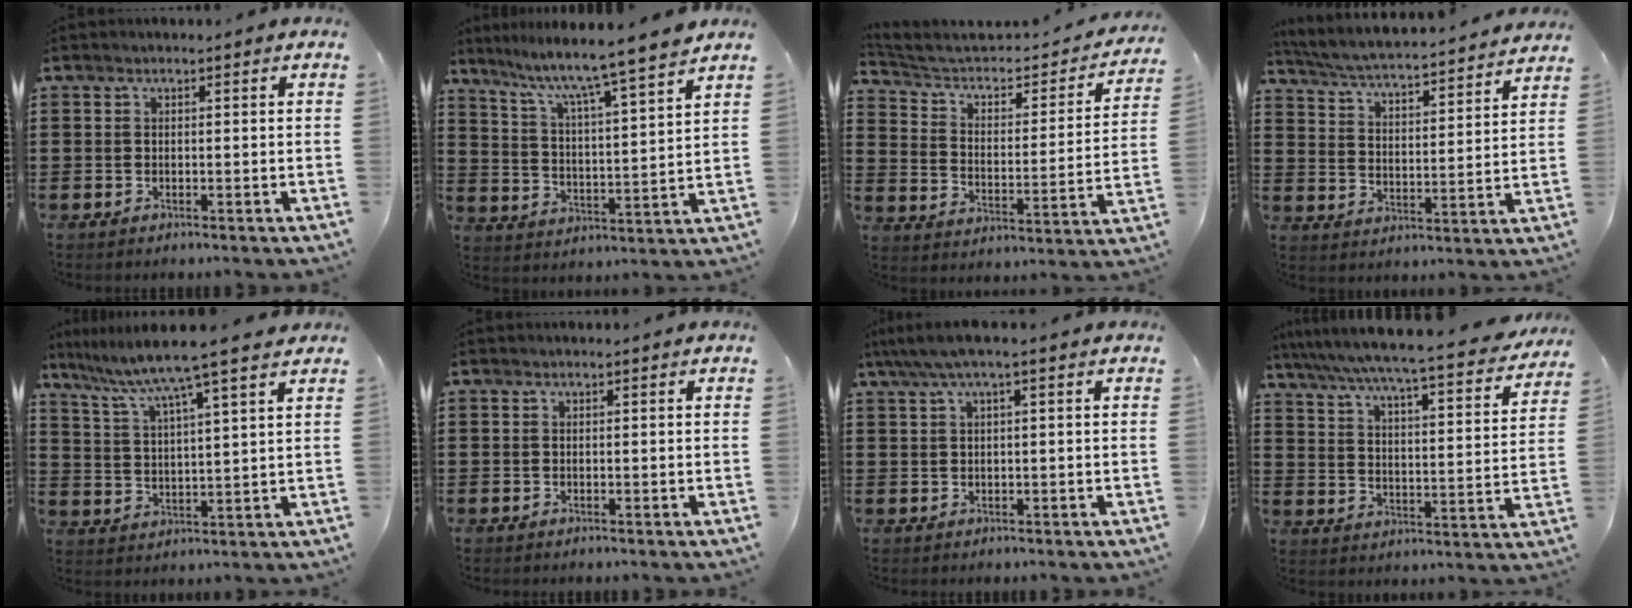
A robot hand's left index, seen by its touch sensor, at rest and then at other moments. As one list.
[{"total": 6.8, "force": [5.9, -1.0, 3.3], "torque": [-0.086, -0.051, 0.092]}, {"total": 3.9, "force": [3.0, 1.7, 1.8], "torque": [-0.057, -0.027, 0.040]}, {"total": 4.3, "force": [4.2, -0.4, 1.1], "torque": [-0.044, -0.038, 0.063]}, {"total": 7.3, "force": [6.1, -1.0, 3.9], "torque": [-0.098, -0.039, 0.099]}, {"total": 0.0}, {"total": 2.3, "force": [0.6, 0.2, 2.2], "torque": [-0.042, 0.000, 0.010]}, {"total": 5.8, "force": [5.2, -0.9, 2.4], "torque": [-0.072, -0.049, 0.081]}]